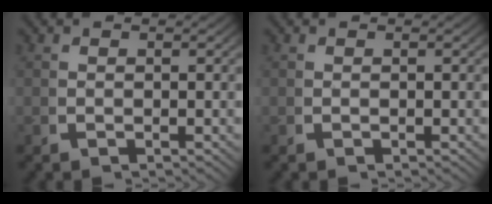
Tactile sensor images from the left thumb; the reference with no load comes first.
{"total": 0.0}